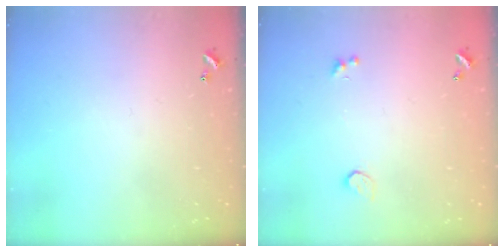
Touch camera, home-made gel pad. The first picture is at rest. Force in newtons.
{"total": 0.9, "press": 0.7, "slide": 0.5}